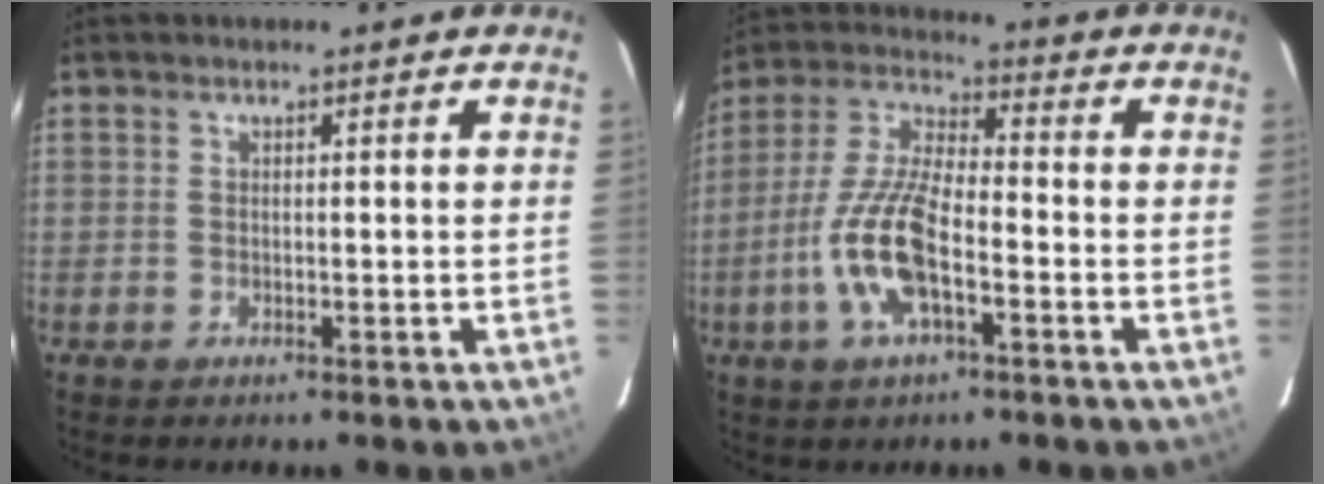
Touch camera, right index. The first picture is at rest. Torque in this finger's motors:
{"motor_torque": [1.91, -0.23, 1.06, 0.12]}